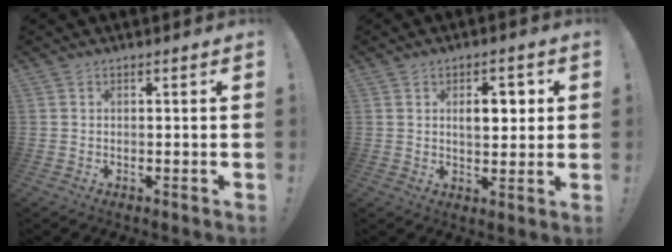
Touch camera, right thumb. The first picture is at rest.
{"total": 6.3, "force": [1.5, 3.6, 4.9], "torque": [-0.071, -0.001, 0.019]}